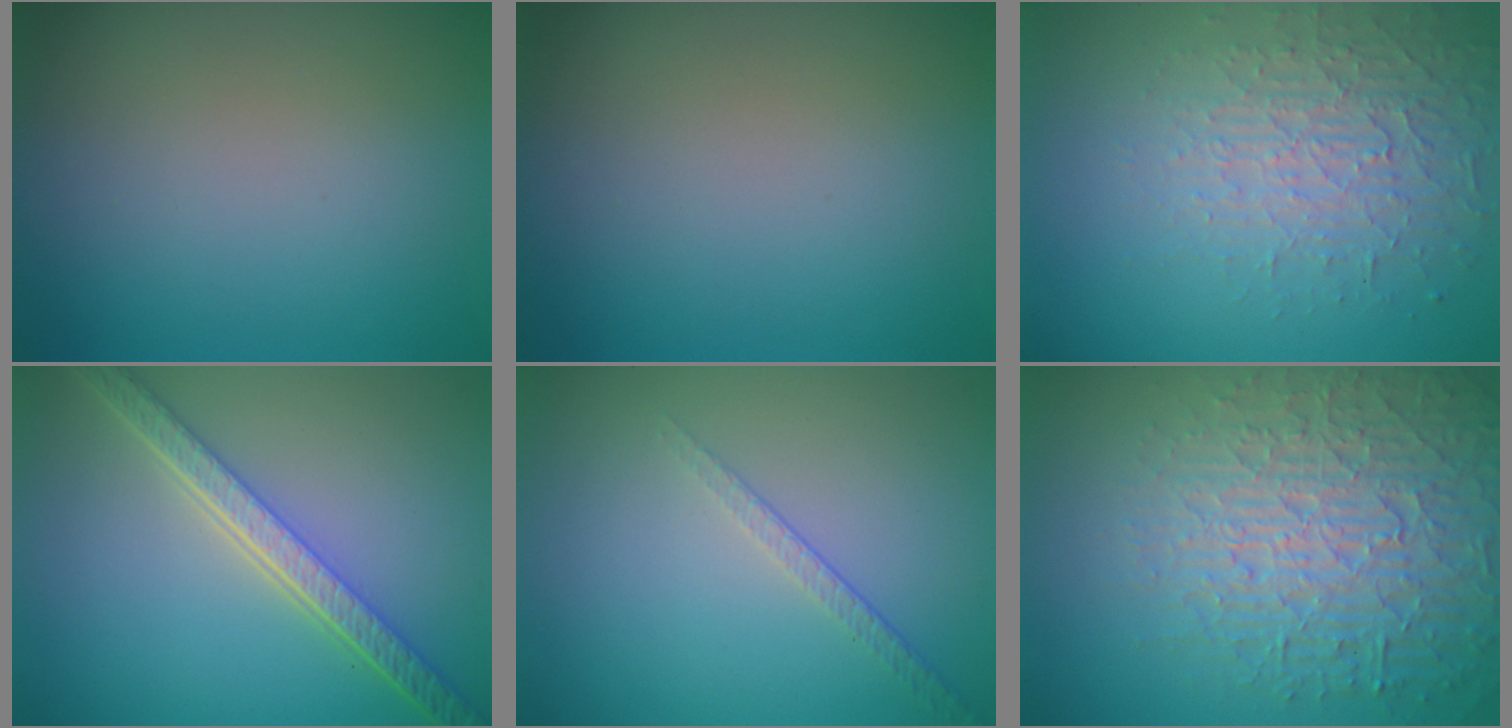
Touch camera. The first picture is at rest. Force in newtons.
{"total": 0.0}
{"total": 3.7, "press": 3.4, "slide": 1.3}
{"total": 5.7, "press": 4.3, "slide": 3.7}
{"total": 1.4, "press": 0.8, "slide": 1.1}
{"total": 6.4, "press": 6.2, "slide": 1.7}